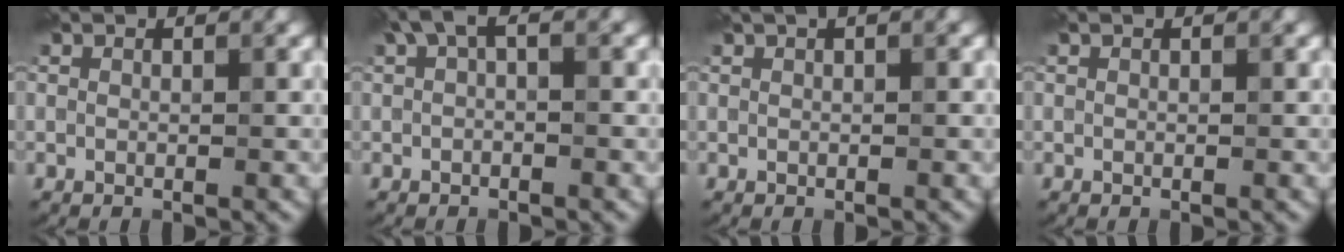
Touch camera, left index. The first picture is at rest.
{"total": 2.2, "force": [0.7, 0.8, 2.0], "torque": [-0.033, 0.007, 0.008]}
{"total": 1.3, "force": [0.7, 0.2, 1.0], "torque": [-0.017, 0.003, 0.010]}
{"total": 0.0}